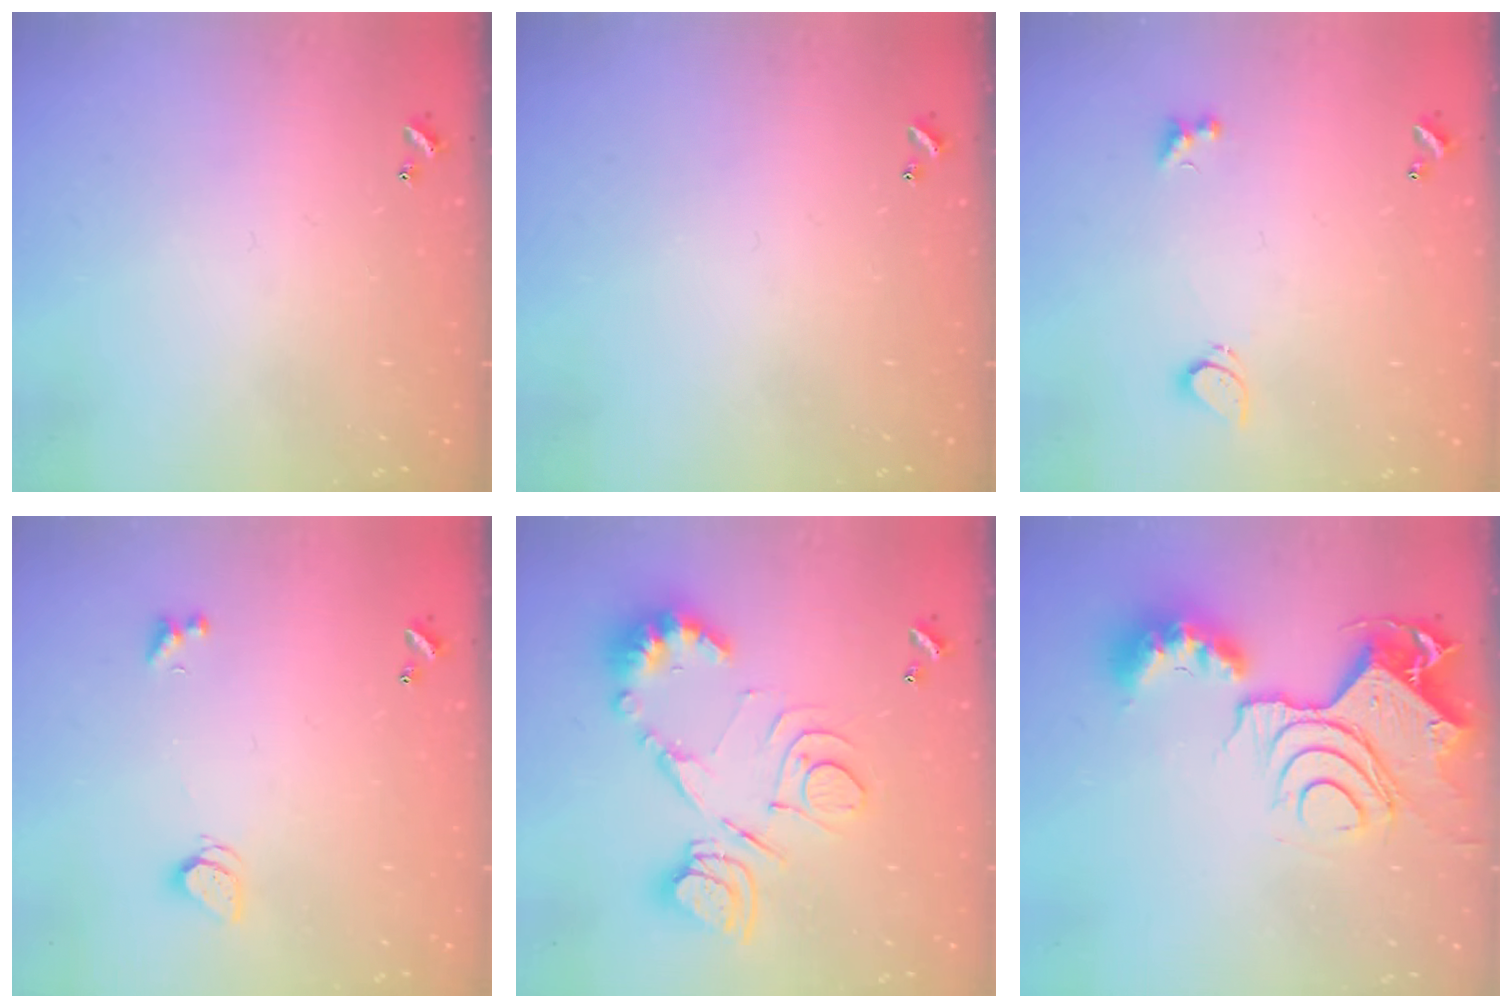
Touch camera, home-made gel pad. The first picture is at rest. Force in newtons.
{"total": 0.0}
{"total": 2.2, "press": 2.1, "slide": 0.6}
{"total": 2.0, "press": 2.0, "slide": 0.3}
{"total": 16.2, "press": 16.1, "slide": 1.2}
{"total": 15.5, "press": 15.4, "slide": 1.8}